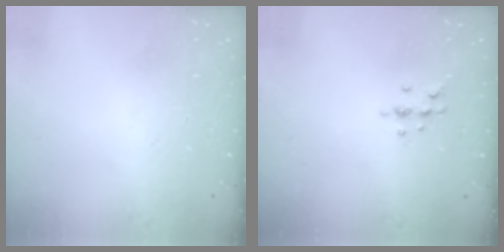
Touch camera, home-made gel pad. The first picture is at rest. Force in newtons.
{"total": 5.4, "press": 5.2, "slide": 1.4}